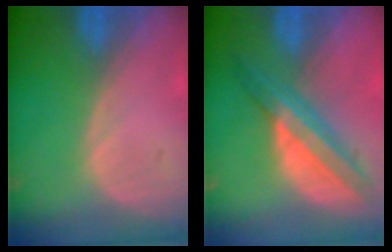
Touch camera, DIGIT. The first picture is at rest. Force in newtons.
{"total": 7.9, "press": 6.6, "slide": 4.3}